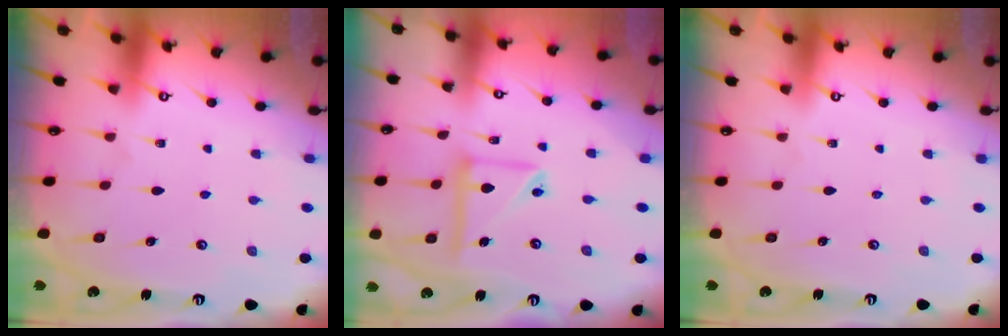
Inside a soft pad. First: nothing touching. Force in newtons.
{"total": 12.8, "press": 12.7, "slide": 1.2}
{"total": 0.0}